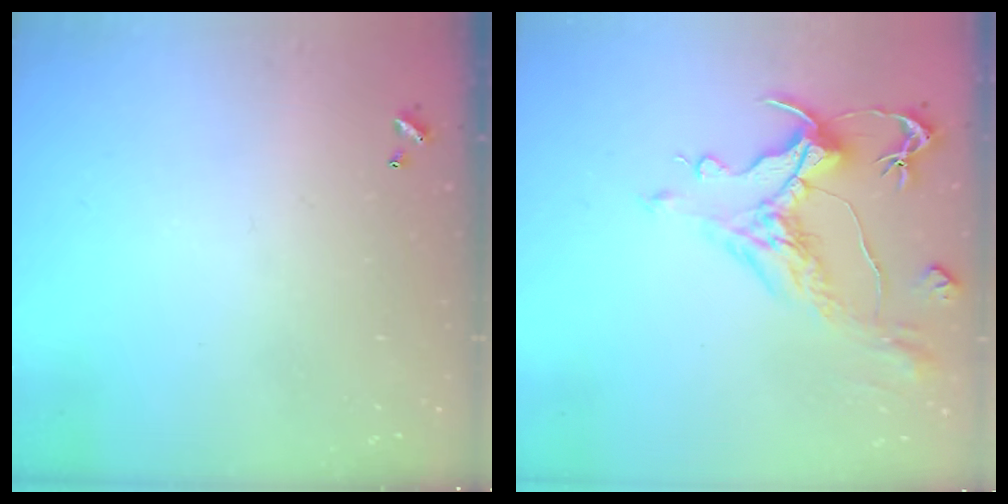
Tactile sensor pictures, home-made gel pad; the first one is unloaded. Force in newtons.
{"total": 2.0, "press": 1.5, "slide": 1.4}